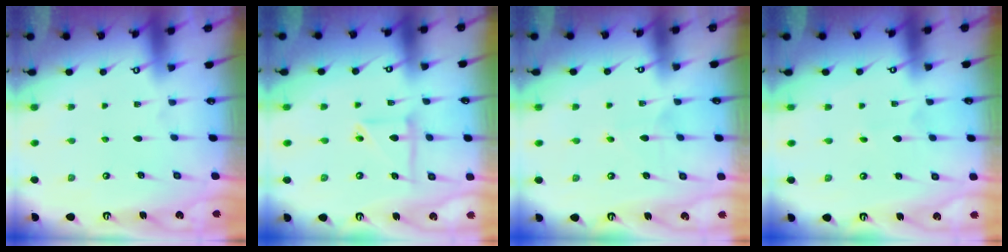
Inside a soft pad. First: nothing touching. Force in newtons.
{"total": 7.2, "press": 7.2, "slide": 0.6}
{"total": 4.5, "press": 4.4, "slide": 0.3}
{"total": 1.1, "press": 1.1, "slide": 0.1}